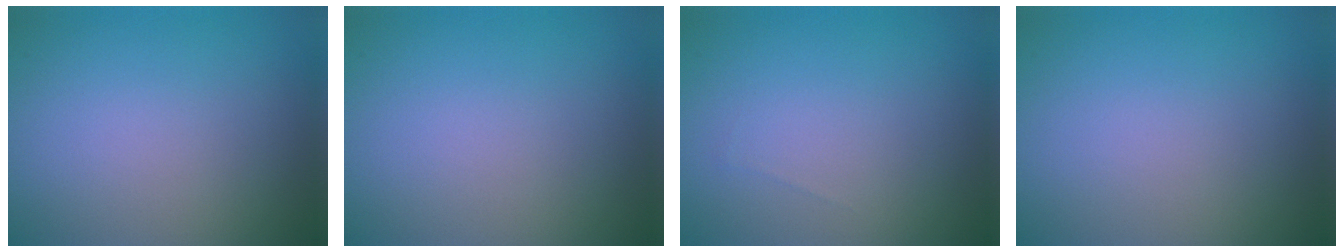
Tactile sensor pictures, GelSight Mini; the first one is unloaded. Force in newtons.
{"total": 0.0}
{"total": 0.0}
{"total": 0.0}